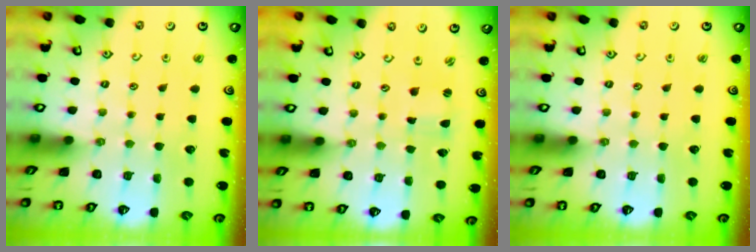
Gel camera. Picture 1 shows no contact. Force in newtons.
{"total": 0.5, "press": 0.5, "slide": 0.1}
{"total": 0.0}